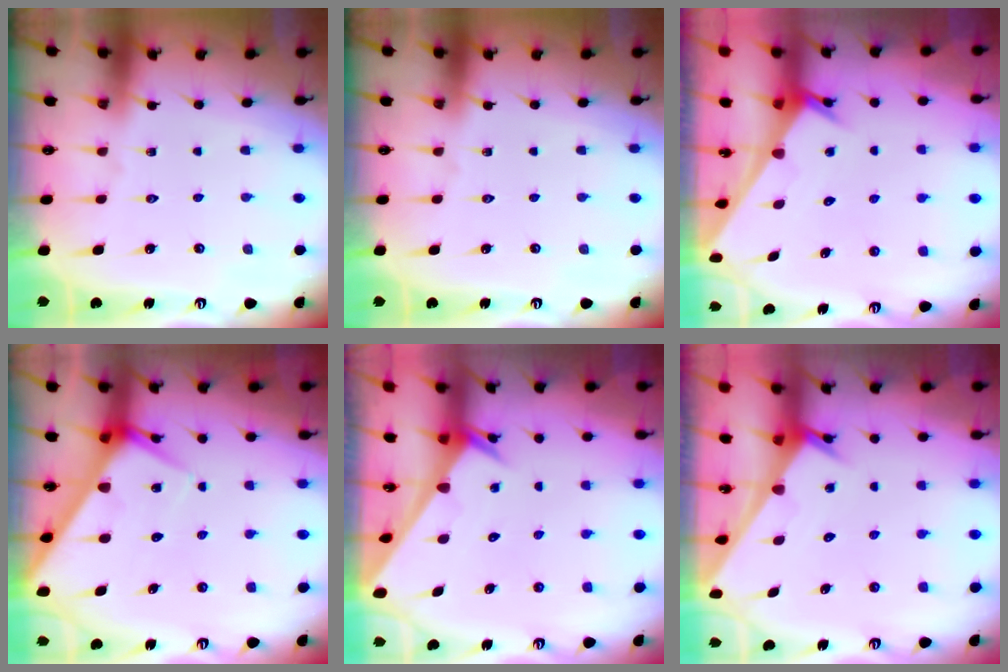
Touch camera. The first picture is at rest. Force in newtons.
{"total": 0.0}
{"total": 2.5, "press": 2.5, "slide": 0.1}
{"total": 6.8, "press": 6.8, "slide": 0.4}
{"total": 2.5, "press": 2.5, "slide": 0.1}
{"total": 2.4, "press": 2.4, "slide": 0.1}